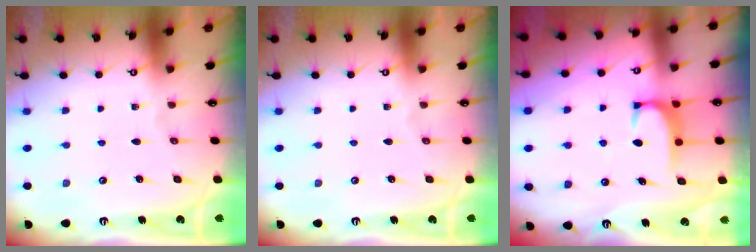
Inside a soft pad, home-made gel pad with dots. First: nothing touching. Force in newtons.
{"total": 0.0}
{"total": 1.9, "press": 1.8, "slide": 0.5}